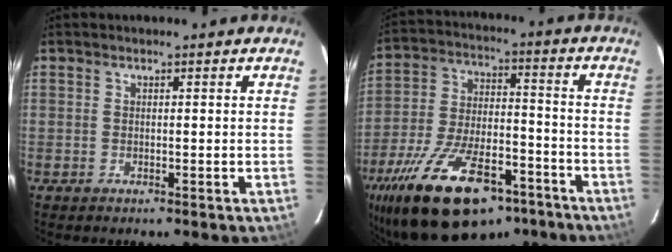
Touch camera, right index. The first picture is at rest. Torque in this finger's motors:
{"motor_torque": [2.14, 0.00, 1.05, 0.21]}